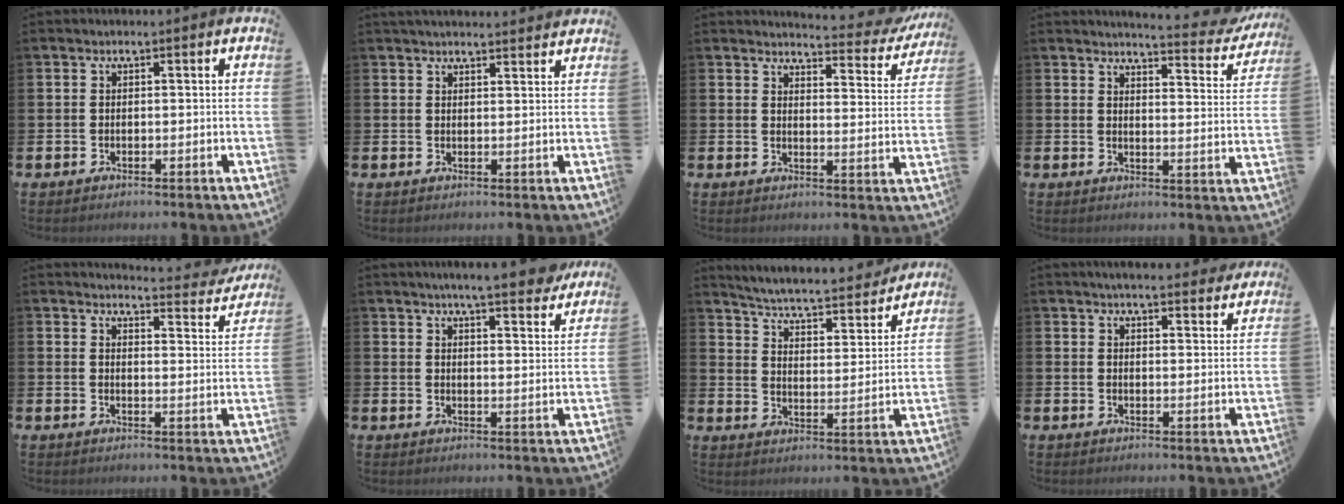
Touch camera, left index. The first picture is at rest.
{"total": 2.5, "force": [2.5, 0.3, 0.2], "torque": [0.002, -0.016, 0.044]}
{"total": 3.6, "force": [3.5, 0.6, 0.7], "torque": [-0.008, -0.035, 0.052]}
{"total": 4.5, "force": [4.4, 0.1, 1.0], "torque": [-0.014, -0.039, 0.069]}
{"total": 3.8, "force": [3.8, 0.3, 0.5], "torque": [-0.009, -0.033, 0.061]}
{"total": 6.6, "force": [6.2, 0.2, 2.2], "torque": [-0.039, -0.035, 0.107]}
{"total": 5.3, "force": [5.1, 0.3, 1.6], "torque": [-0.055, -0.046, 0.079]}
{"total": 4.6, "force": [4.5, 0.4, 0.9], "torque": [-0.015, -0.025, 0.080]}